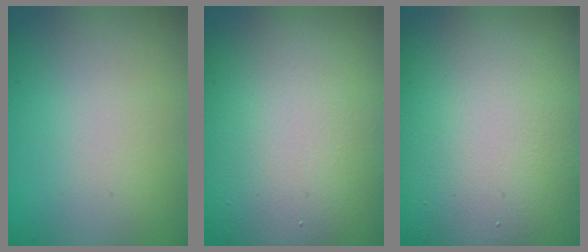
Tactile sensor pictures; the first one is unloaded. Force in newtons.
{"total": 14.5, "press": 14.5, "slide": 1.0}
{"total": 18.9, "press": 18.9, "slide": 0.4}